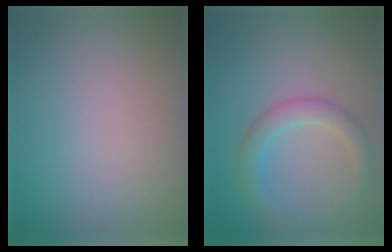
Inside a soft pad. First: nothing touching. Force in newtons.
{"total": 2.9, "press": 2.9, "slide": 0.2}